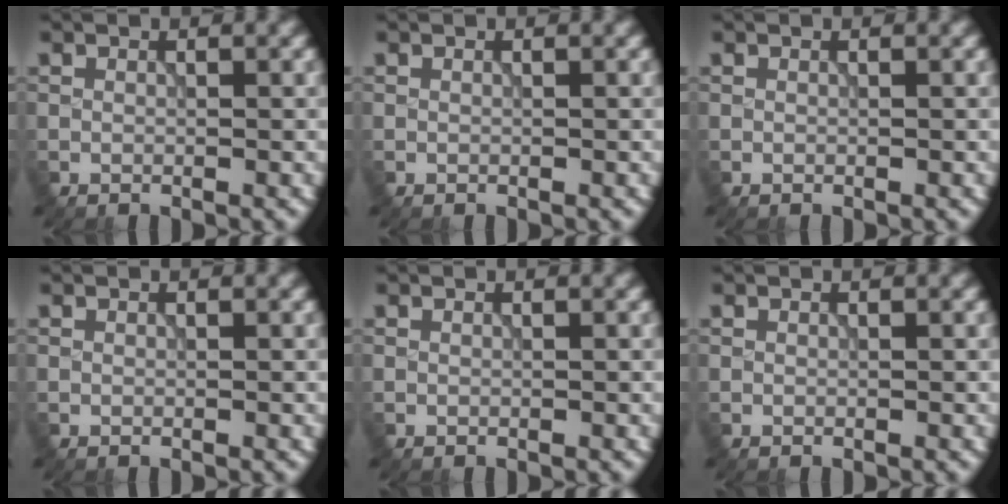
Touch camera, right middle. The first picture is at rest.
{"total": 0.0}
{"total": 0.0}
{"total": 0.0}
{"total": 0.0}
{"total": 0.0}